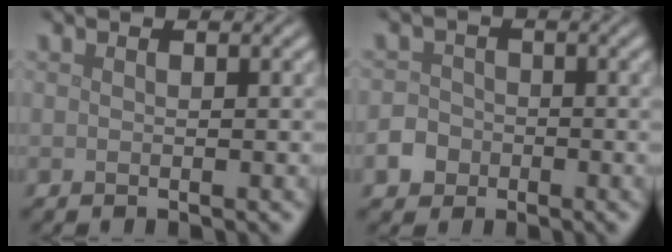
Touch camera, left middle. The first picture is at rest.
{"total": 3.0, "force": [-1.4, 2.5, 0.8], "torque": [-0.002, -0.003, -0.030]}